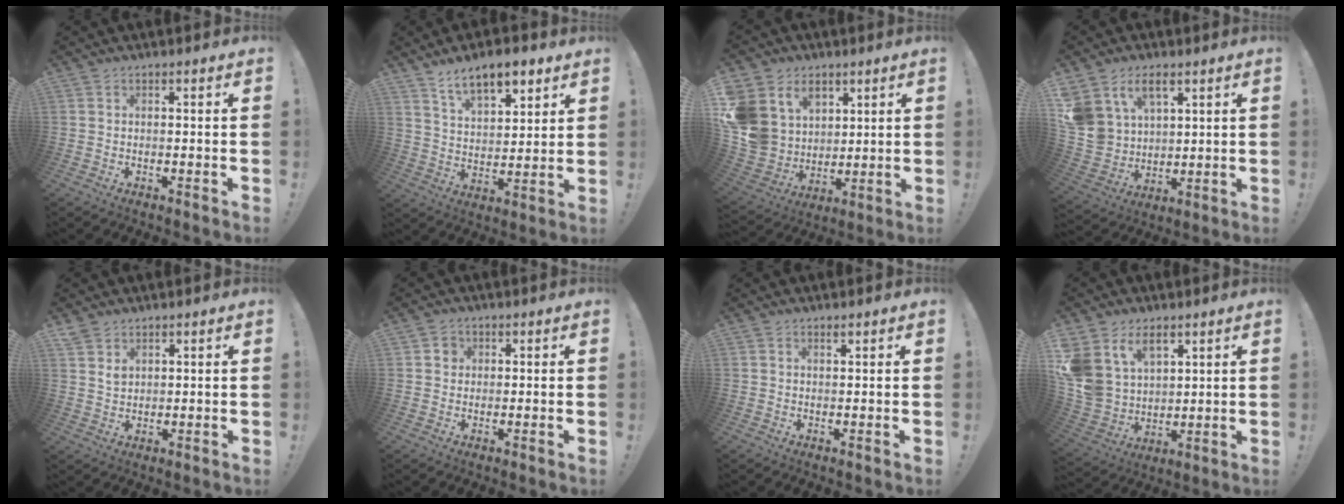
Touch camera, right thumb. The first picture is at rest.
{"total": 11.3, "force": [7.8, 4.9, 6.6], "torque": [-0.099, -0.038, 0.139]}
{"total": 14.4, "force": [6.0, 11.9, 5.4], "torque": [-0.118, -0.034, 0.131]}
{"total": 11.9, "force": [6.7, 8.2, 5.5], "torque": [-0.107, -0.040, 0.136]}
{"total": 3.8, "force": [2.7, 2.4, 1.3], "torque": [-0.011, -0.017, 0.048]}
{"total": 2.8, "force": [0.4, 2.7, 0.8], "torque": [-0.004, 0.003, 0.006]}
{"total": 0.8, "force": [0.7, 0.2, 0.3], "torque": [-0.002, -0.002, 0.014]}
{"total": 12.9, "force": [7.6, 8.6, 5.9], "torque": [-0.133, -0.047, 0.153]}